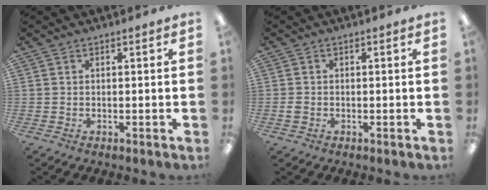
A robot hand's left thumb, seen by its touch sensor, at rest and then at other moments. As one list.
[{"total": 1.5, "force": [-0.5, 1.2, 0.8], "torque": [-0.013, 0.002, -0.009]}]